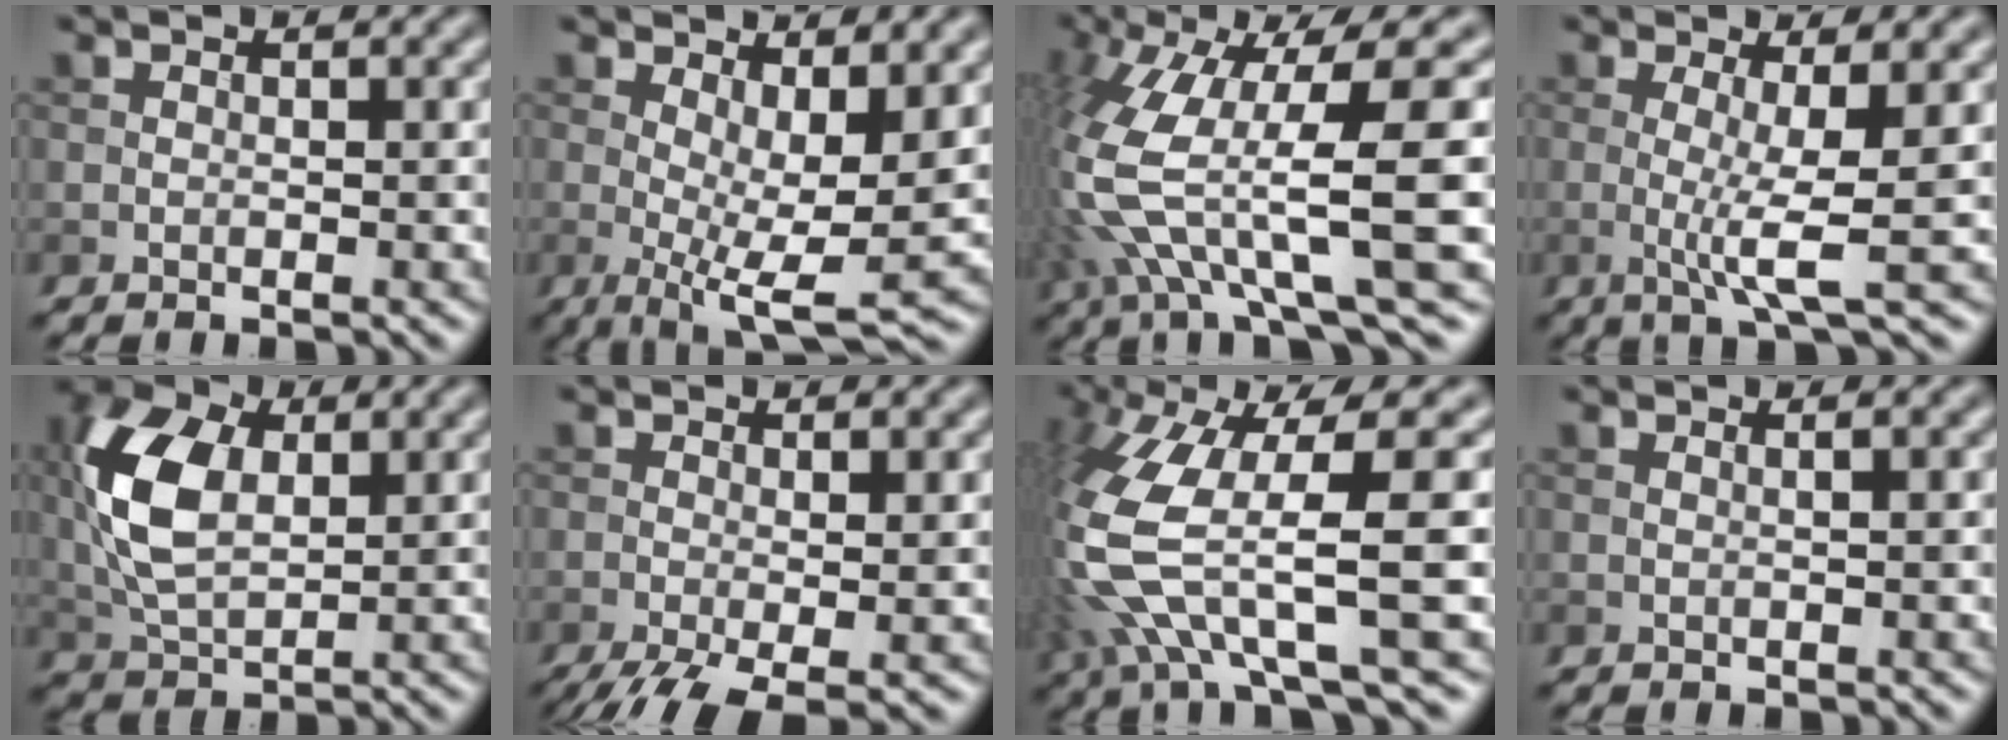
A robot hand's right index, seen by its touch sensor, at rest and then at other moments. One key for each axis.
{"total": 7.1, "fx": 0.5, "fy": 2.2, "fz": 6.7, "tx": -0.110, "ty": -0.019, "tz": 0.012}
{"total": 13.9, "fx": -1.1, "fy": 4.0, "fz": 13.3, "tx": -0.278, "ty": -0.008, "tz": 0.000}
{"total": 4.3, "fx": -0.2, "fy": 0.6, "fz": 4.2, "tx": -0.079, "ty": -0.010, "tz": -0.005}
{"total": 8.1, "fx": 1.5, "fy": 4.9, "fz": 6.3, "tx": -0.144, "ty": 0.006, "tz": 0.027}
{"total": 5.3, "fx": -2.5, "fy": 1.6, "fz": 4.3, "tx": -0.087, "ty": -0.016, "tz": -0.043}
{"total": 12.2, "fx": -1.3, "fy": 3.3, "fz": 11.7, "tx": -0.251, "ty": -0.012, "tz": -0.018}
{"total": 1.3, "fx": 0.5, "fy": 0.5, "fz": 1.0, "tx": -0.007, "ty": -0.001, "tz": -0.004}